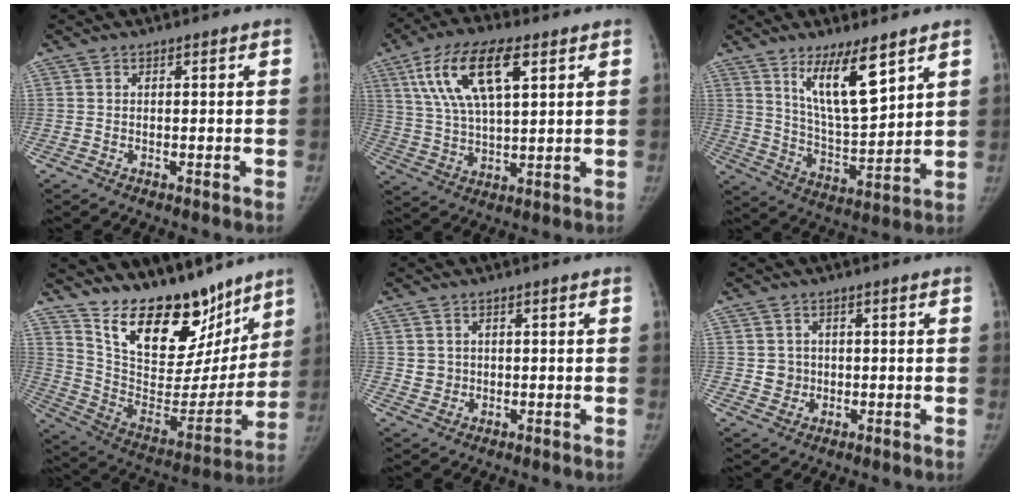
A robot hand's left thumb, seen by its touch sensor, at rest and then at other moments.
{"total": 15.5, "force": [6.6, 6.3, 12.5], "torque": [-0.229, -0.004, 0.122]}
{"total": 12.5, "force": [7.2, 3.3, 9.7], "torque": [-0.153, -0.056, 0.139]}
{"total": 24.8, "force": [17.8, 11.9, 12.4], "torque": [-0.152, -0.094, 0.295]}
{"total": 2.5, "force": [0.5, 2.4, 0.6], "torque": [0.000, -0.002, 0.014]}
{"total": 3.2, "force": [0.2, 3.0, 0.8], "torque": [0.004, 0.003, 0.007]}